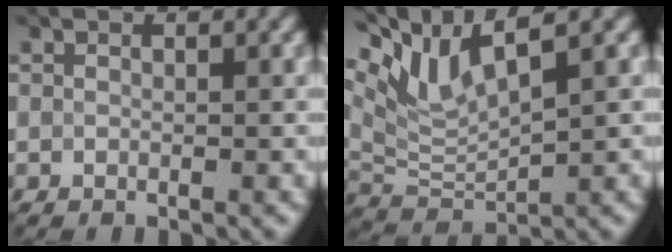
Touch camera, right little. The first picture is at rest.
{"total": 6.4, "force": [4.3, 1.7, 4.4], "torque": [-0.101, 0.007, 0.086]}